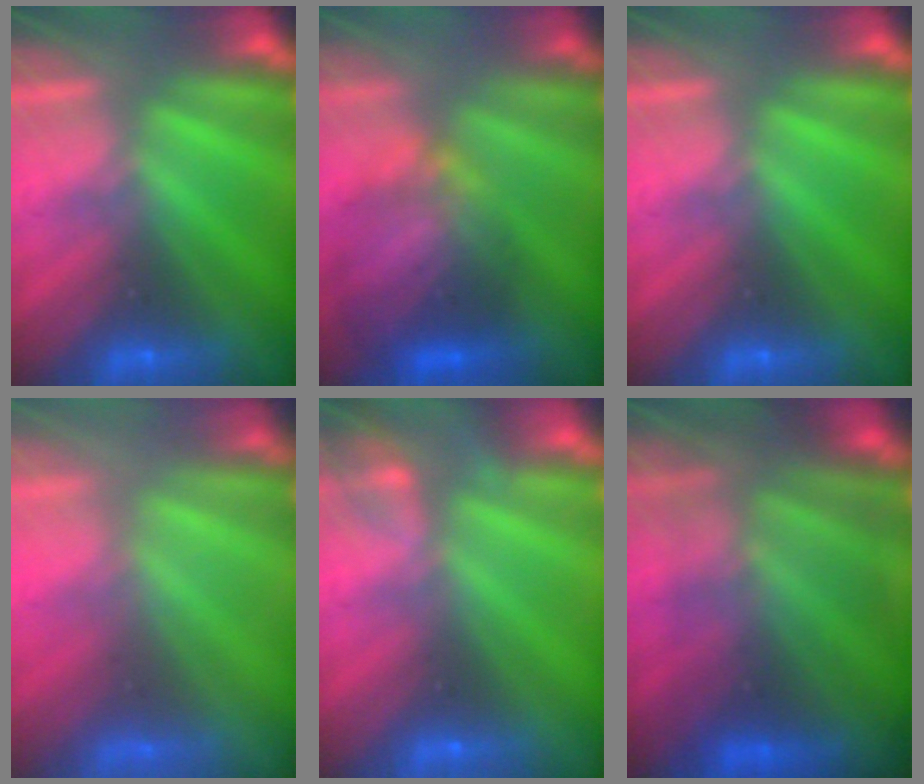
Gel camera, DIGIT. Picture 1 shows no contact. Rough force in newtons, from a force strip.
{"total": 7.3}
{"total": 0.0}
{"total": 8.4}
{"total": 2.1}
{"total": 5.7}